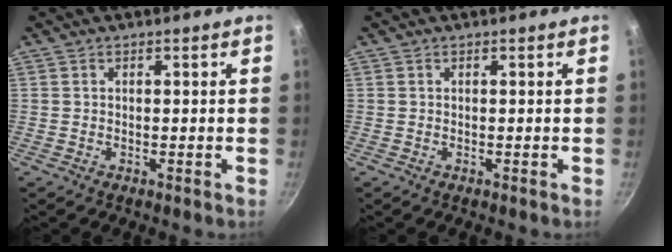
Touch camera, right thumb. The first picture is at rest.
{"total": 0.0}